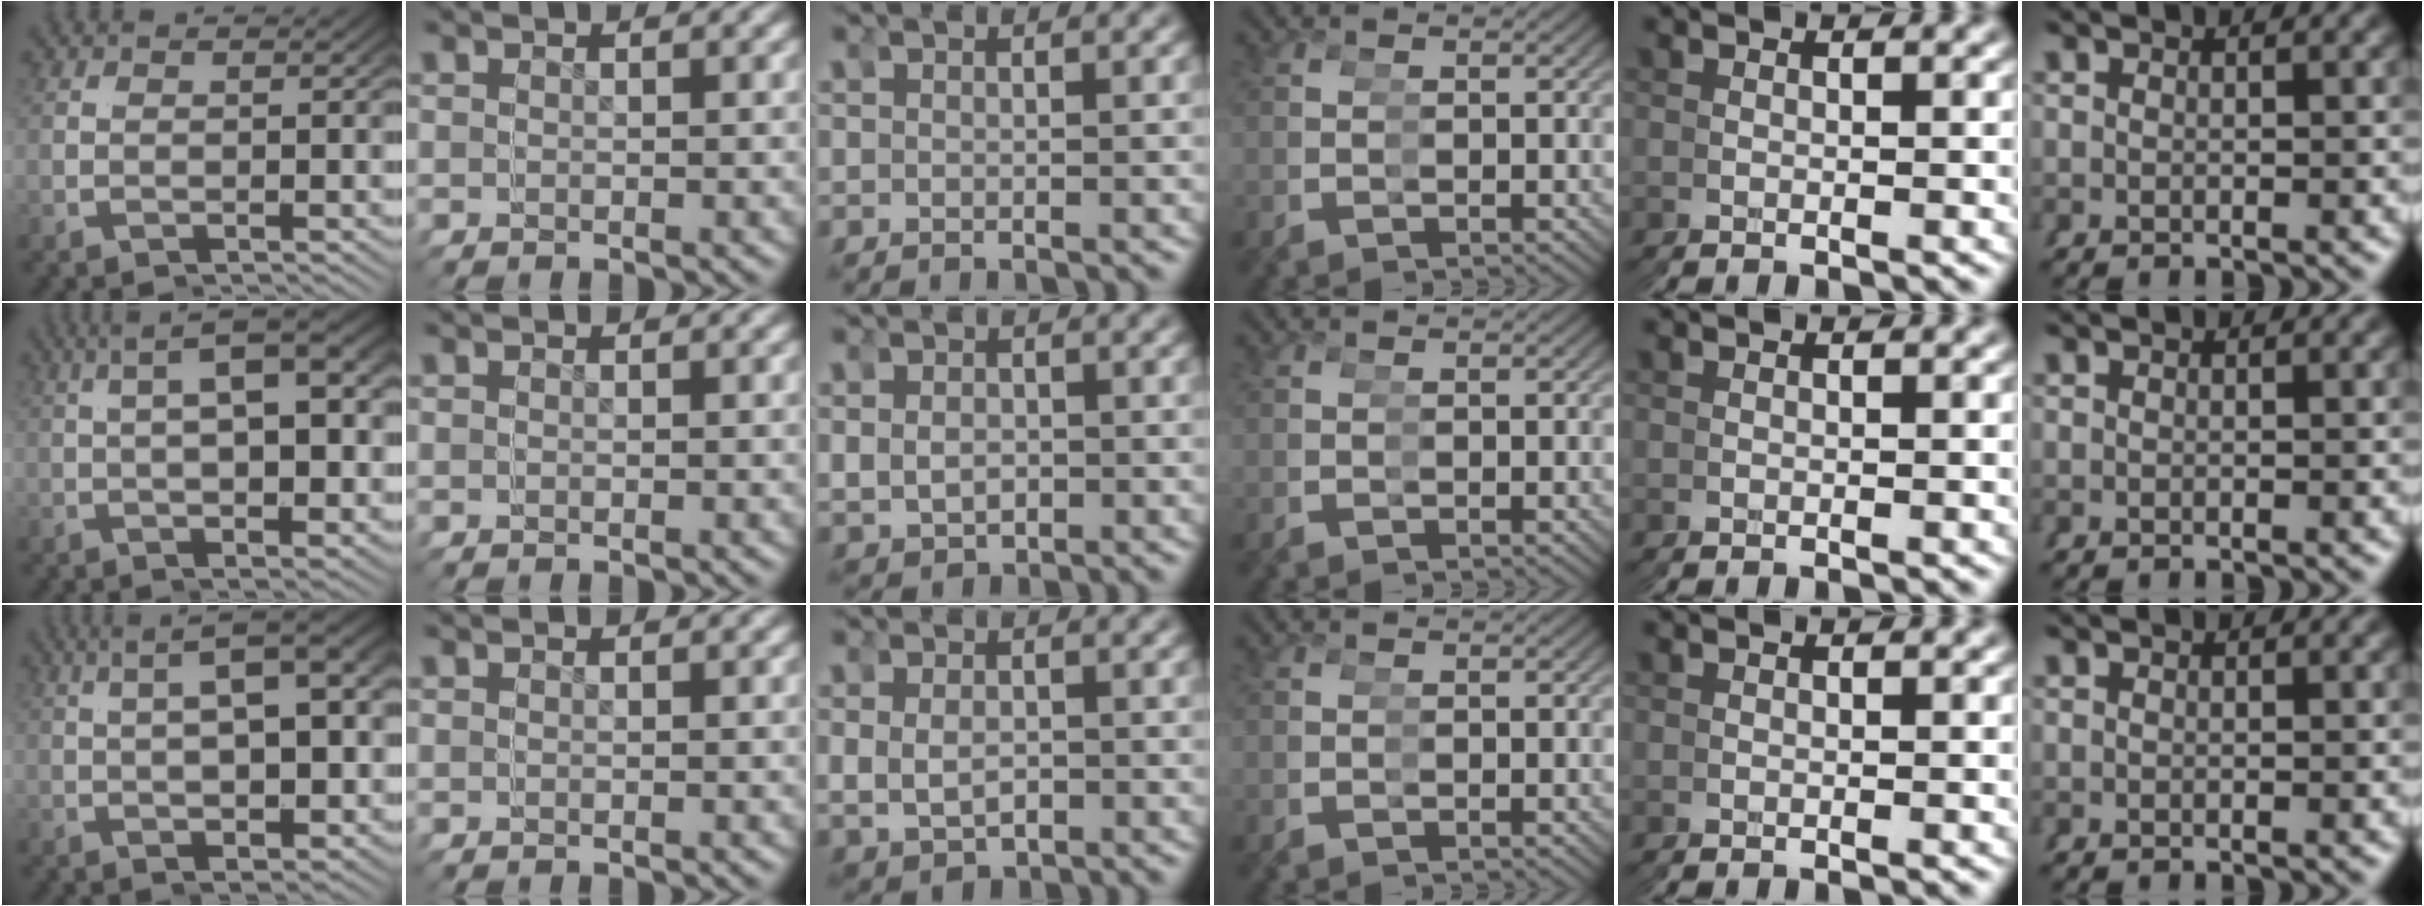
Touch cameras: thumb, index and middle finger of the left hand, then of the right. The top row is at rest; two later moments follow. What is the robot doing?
{"motion": "grasp_and_lifting", "object": "bandage"}